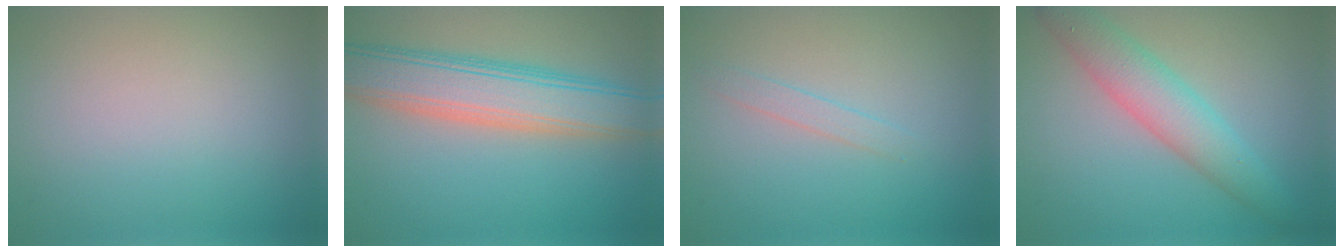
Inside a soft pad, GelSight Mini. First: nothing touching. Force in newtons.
{"total": 7.4, "press": 7.4, "slide": 0.1}
{"total": 1.1, "press": 1.1, "slide": 0.1}
{"total": 4.7, "press": 4.7, "slide": 0.1}